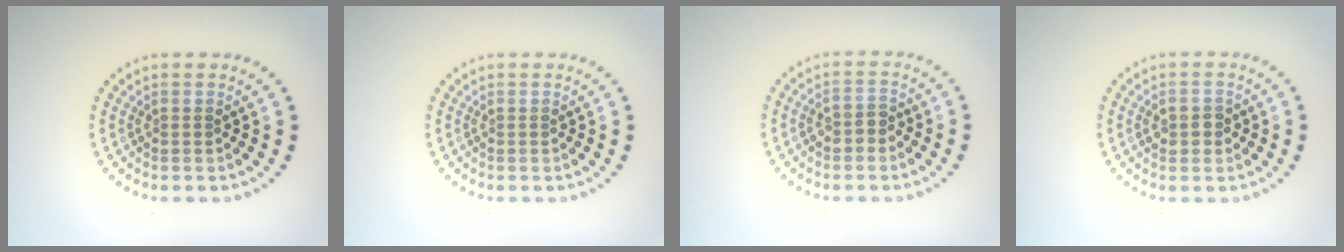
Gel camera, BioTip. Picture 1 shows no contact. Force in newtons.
{"total": 0.0}
{"total": 1.6, "press": 1.5, "slide": 0.5}
{"total": 1.8, "press": 1.8, "slide": 0.1}